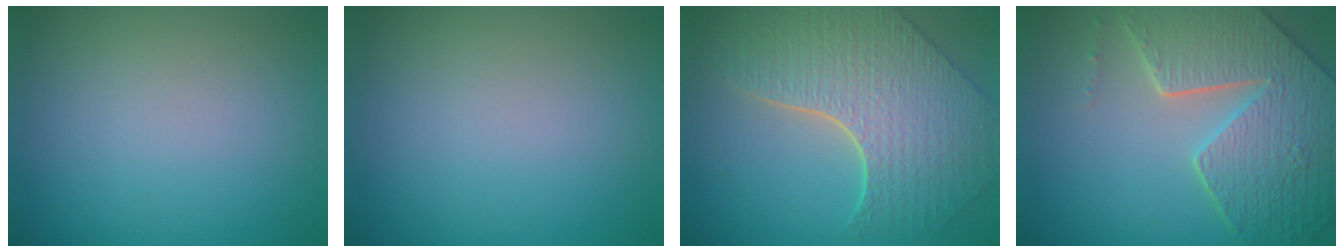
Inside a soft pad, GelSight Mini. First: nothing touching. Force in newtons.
{"total": 0.0}
{"total": 8.6, "press": 6.2, "slide": 5.9}
{"total": 8.8, "press": 6.2, "slide": 6.2}